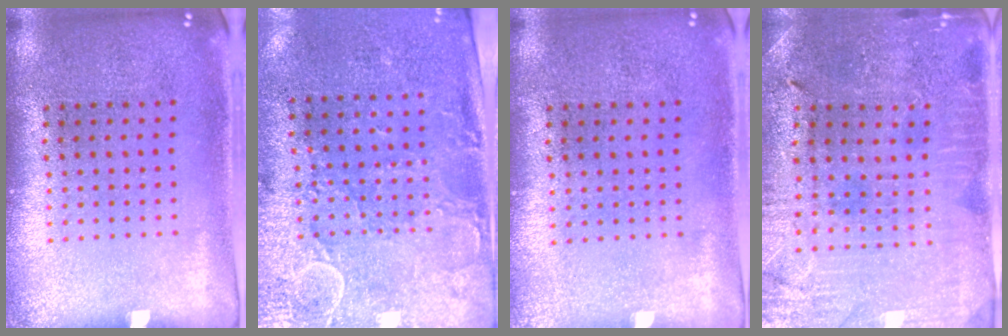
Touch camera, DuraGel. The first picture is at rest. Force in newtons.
{"total": 2.9, "press": 2.4, "slide": 1.7}
{"total": 0.0}
{"total": 1.0, "press": 0.9, "slide": 0.2}